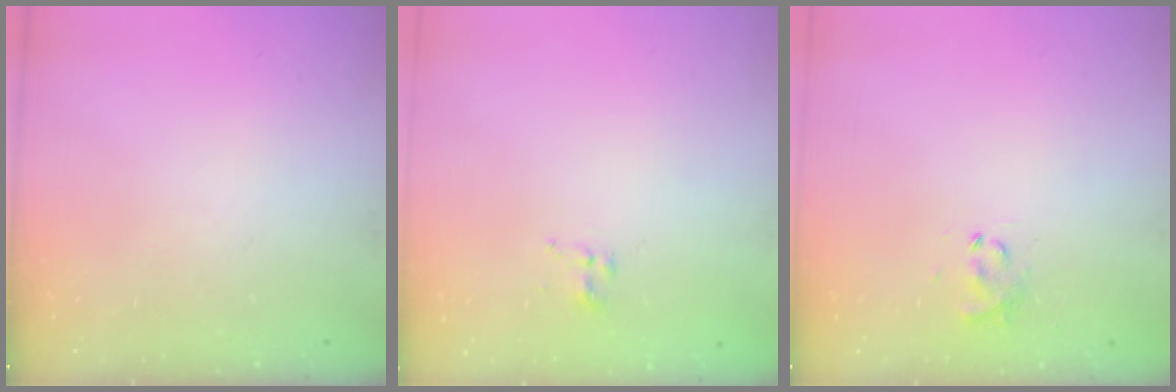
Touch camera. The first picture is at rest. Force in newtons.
{"total": 3.1, "press": 2.9, "slide": 1.1}
{"total": 2.8, "press": 2.6, "slide": 1.0}